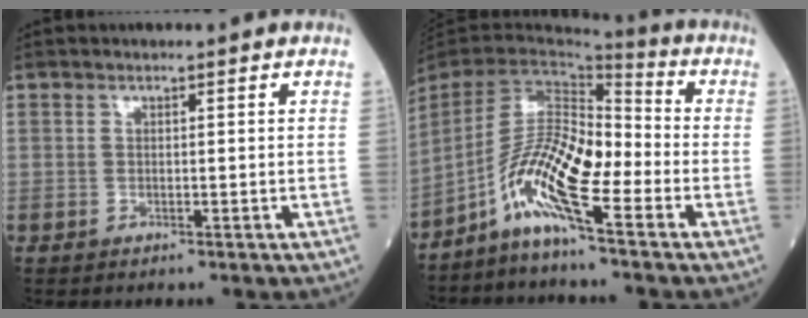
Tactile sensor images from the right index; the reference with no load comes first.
{"total": 10.7, "force": [-5.2, 1.6, 9.2], "torque": [-0.187, 0.007, -0.104]}